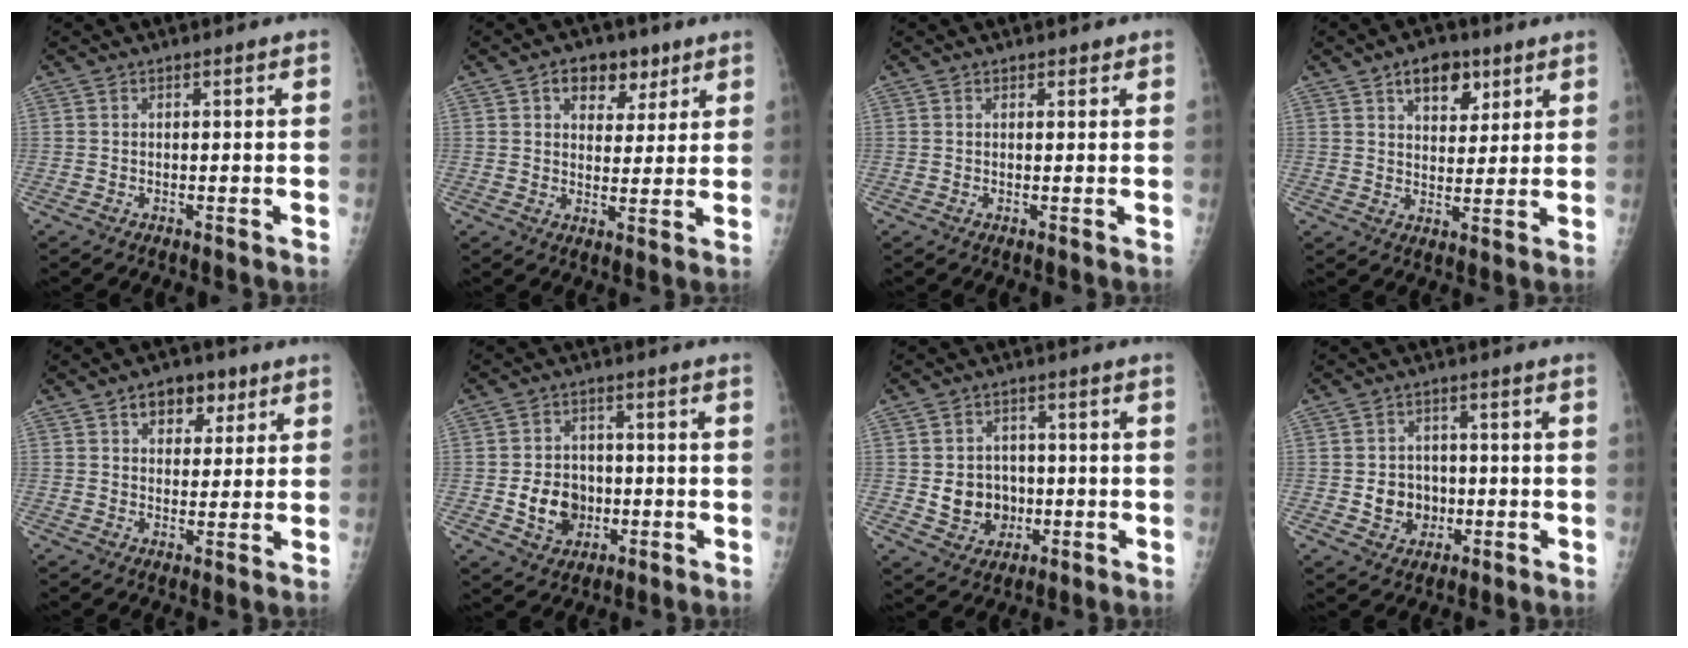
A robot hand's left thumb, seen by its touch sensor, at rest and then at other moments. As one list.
[{"total": 7.8, "force": [4.1, 5.3, 3.9], "torque": [-0.020, -0.012, 0.057]}, {"total": 0.8, "force": [0.6, 0.5, 0.2], "torque": [0.005, -0.004, 0.006]}, {"total": 8.2, "force": [4.5, 4.8, 4.8], "torque": [-0.037, -0.019, 0.067]}, {"total": 7.2, "force": [3.7, 4.7, 4.0], "torque": [-0.022, -0.012, 0.052]}, {"total": 8.4, "force": [-1.5, 7.0, 4.4], "torque": [-0.042, 0.008, -0.021]}, {"total": 7.7, "force": [-0.7, 6.9, 3.5], "torque": [-0.019, 0.007, -0.003]}, {"total": 6.3, "force": [-0.9, 5.6, 2.8], "torque": [-0.013, 0.010, -0.011]}]